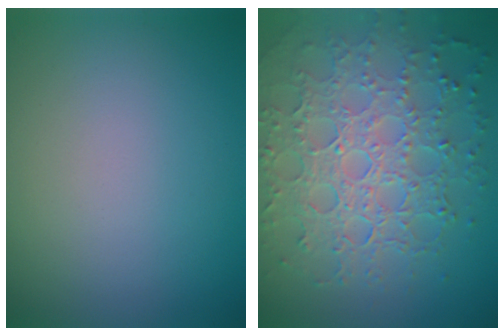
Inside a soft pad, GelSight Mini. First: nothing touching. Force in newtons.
{"total": 7.7, "press": 5.4, "slide": 5.5}